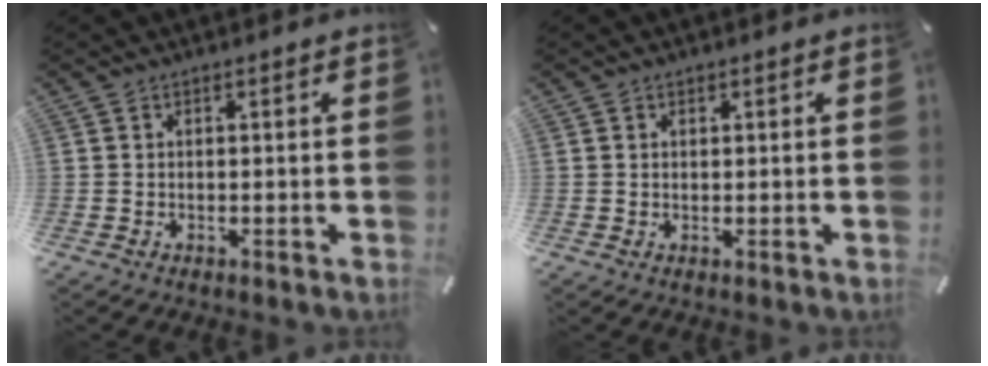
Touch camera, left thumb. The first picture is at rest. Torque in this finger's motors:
{"motor_torque": [-0.02, -0.62, -0.07, 0.60, -0.02]}